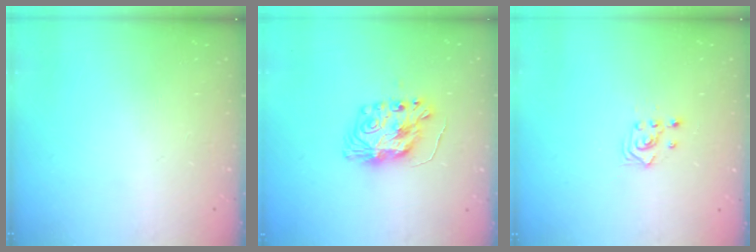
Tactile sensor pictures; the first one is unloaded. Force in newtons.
{"total": 9.4, "press": 9.4, "slide": 0.9}
{"total": 2.3, "press": 2.3, "slide": 0.3}